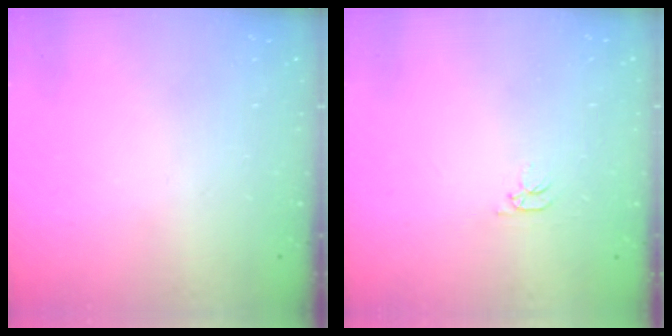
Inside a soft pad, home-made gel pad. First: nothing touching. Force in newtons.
{"total": 2.7, "press": 2.7, "slide": 0.4}